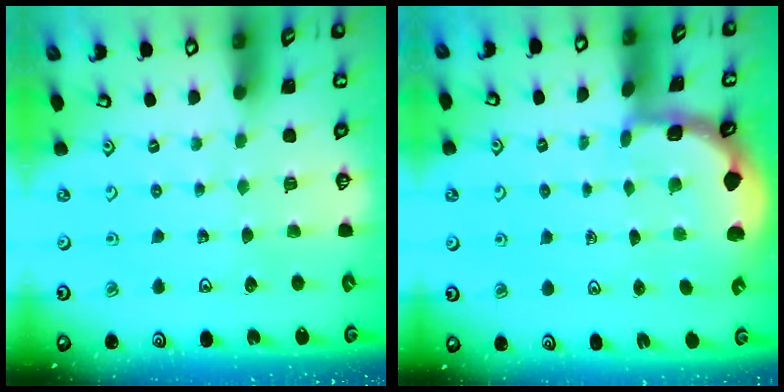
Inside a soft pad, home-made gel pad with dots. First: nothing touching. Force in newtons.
{"total": 1.8, "press": 1.8, "slide": 0.3}